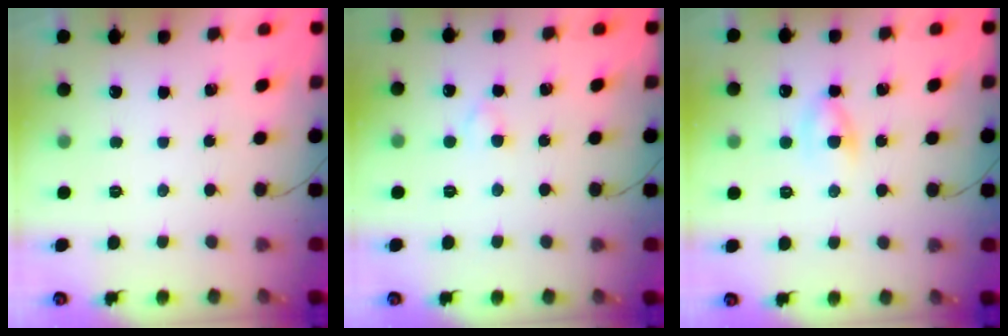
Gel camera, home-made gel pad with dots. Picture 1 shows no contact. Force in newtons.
{"total": 2.0, "press": 1.7, "slide": 0.9}
{"total": 4.3, "press": 4.1, "slide": 1.4}